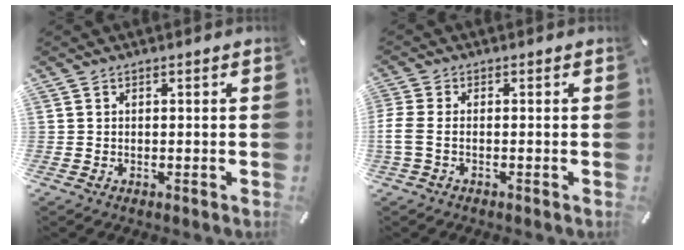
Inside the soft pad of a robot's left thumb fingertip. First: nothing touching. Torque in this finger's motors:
{"motor_torque": [-0.21, 0.39, 0.32, -0.28, 0.06]}